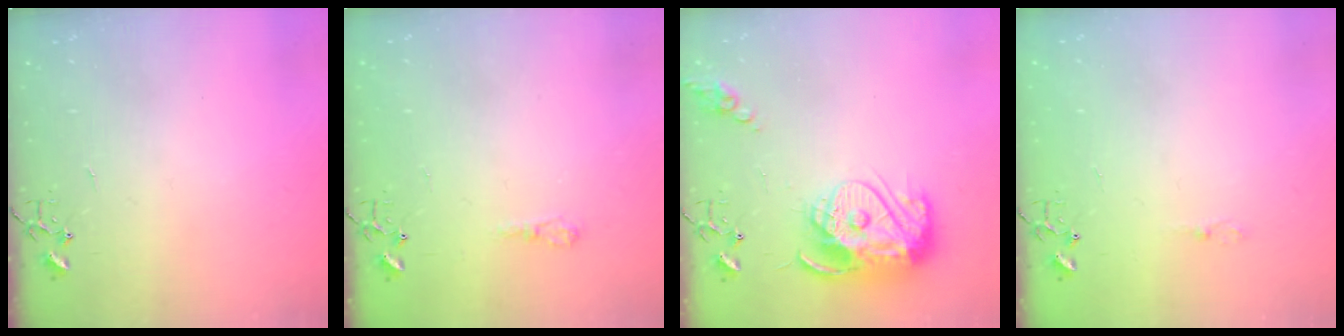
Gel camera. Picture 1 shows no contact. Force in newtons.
{"total": 5.4, "press": 5.4, "slide": 0.6}
{"total": 16.6, "press": 16.5, "slide": 1.4}
{"total": 2.7, "press": 2.7, "slide": 0.4}